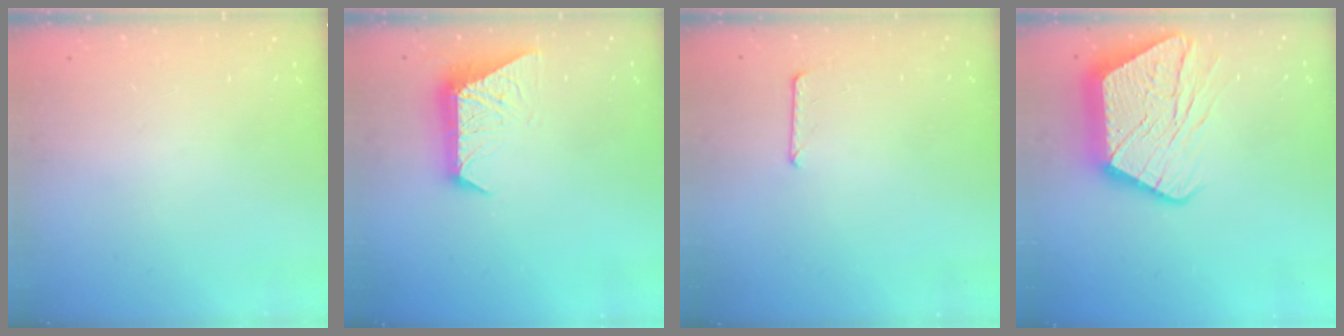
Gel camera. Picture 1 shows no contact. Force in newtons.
{"total": 9.7, "press": 9.7, "slide": 0.2}
{"total": 5.4, "press": 5.3, "slide": 0.5}
{"total": 20.1, "press": 20.0, "slide": 1.3}